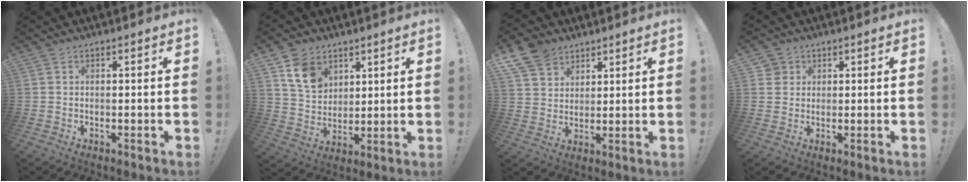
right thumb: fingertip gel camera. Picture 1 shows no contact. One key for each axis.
{"total": 10.6, "fx": 6.1, "fy": 7.6, "fz": 4.3, "tx": -0.062, "ty": -0.030, "tz": 0.118}
{"total": 9.7, "fx": 6.7, "fy": 6.6, "fz": 2.5, "tx": -0.044, "ty": -0.042, "tz": 0.133}
{"total": 2.8, "fx": 1.1, "fy": 2.6, "fz": 0.3, "tx": 0.002, "ty": -0.005, "tz": 0.019}